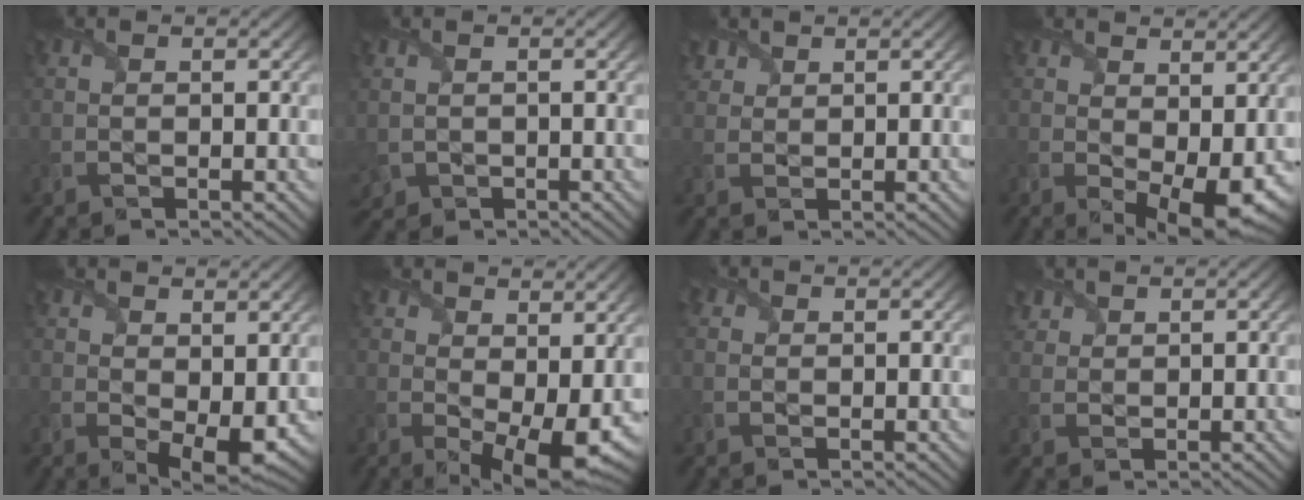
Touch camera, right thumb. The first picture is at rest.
{"total": 2.2, "force": [-0.4, 1.8, 1.2], "torque": [-0.043, -0.014, -0.010]}
{"total": 2.4, "force": [1.7, 1.5, 0.6], "torque": [-0.021, 0.002, 0.038]}
{"total": 7.1, "force": [0.3, 3.8, 6.0], "torque": [-0.105, -0.028, 0.022]}
{"total": 5.5, "force": [0.6, 3.0, 4.5], "torque": [-0.084, -0.023, 0.021]}
{"total": 8.3, "force": [0.6, 4.3, 7.1], "torque": [-0.117, -0.028, 0.028]}
{"total": 1.2, "force": [0.7, 0.9, 0.3], "torque": [-0.008, -0.003, 0.008]}
{"total": 2.1, "force": [1.6, 1.3, 0.5], "torque": [-0.017, 0.001, 0.035]}